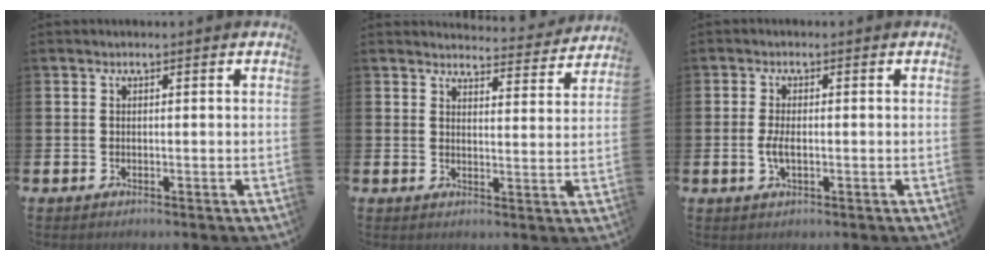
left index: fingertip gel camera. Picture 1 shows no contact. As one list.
[{"total": 4.0, "force": [4.0, 0.5, 0.2], "torque": [0.000, -0.036, 0.066]}, {"total": 2.6, "force": [-0.3, 1.1, 2.4], "torque": [-0.033, -0.003, -0.008]}]